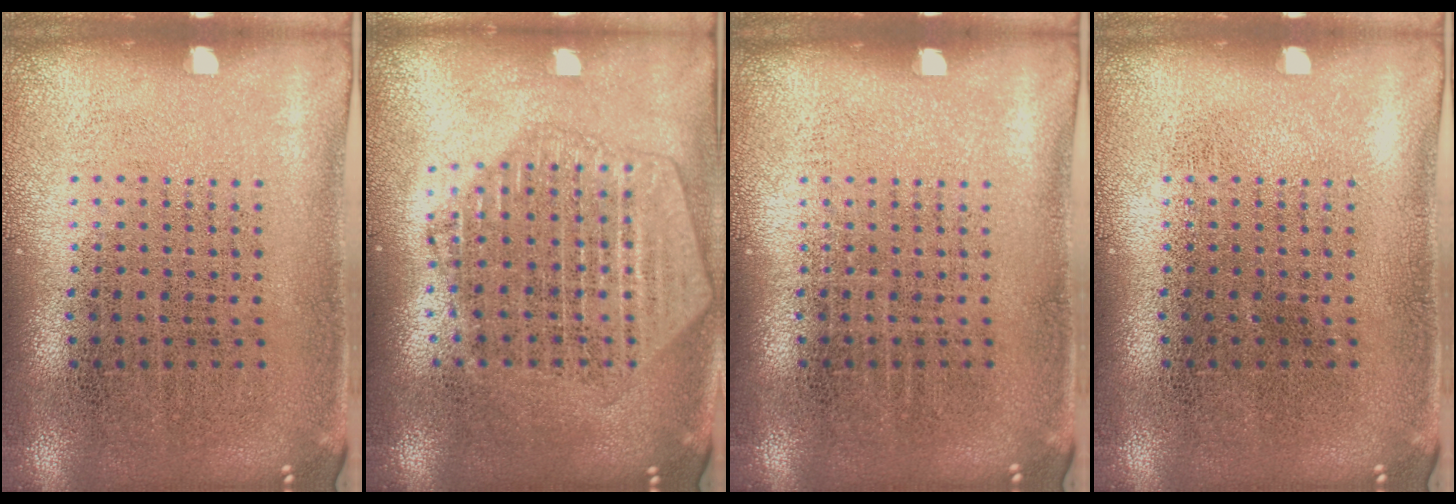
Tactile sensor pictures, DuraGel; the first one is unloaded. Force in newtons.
{"total": 2.1, "press": 1.9, "slide": 0.9}
{"total": 0.0}
{"total": 0.0}